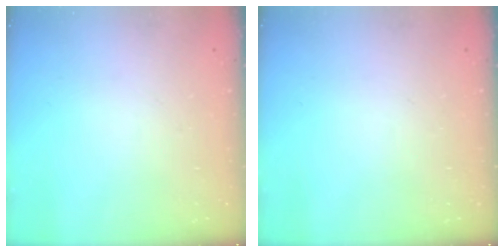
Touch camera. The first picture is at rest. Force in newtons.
{"total": 0.0}